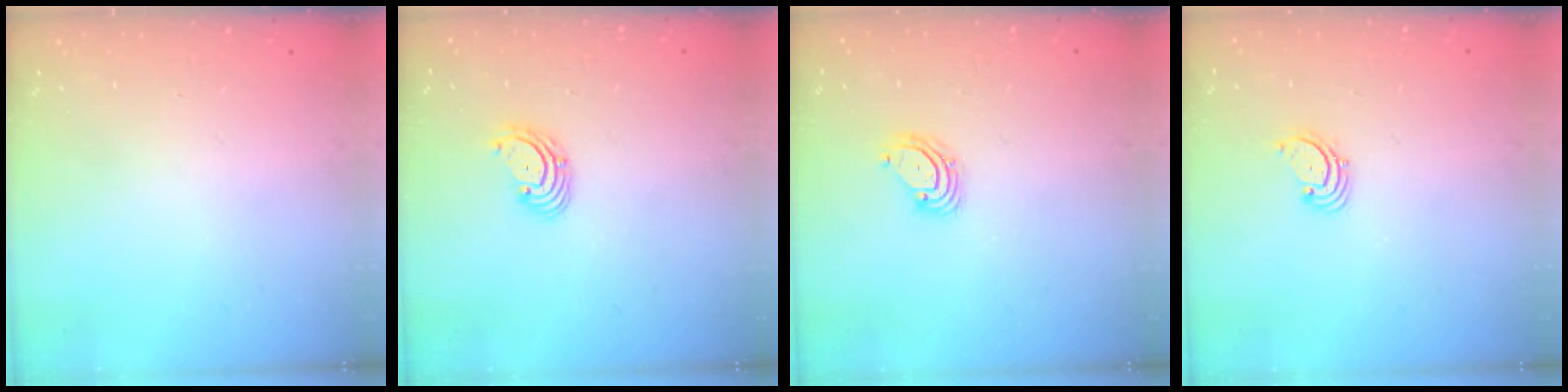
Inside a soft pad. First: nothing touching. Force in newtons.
{"total": 2.9, "press": 2.9, "slide": 0.3}
{"total": 3.9, "press": 3.9, "slide": 0.3}
{"total": 1.7, "press": 1.7, "slide": 0.2}